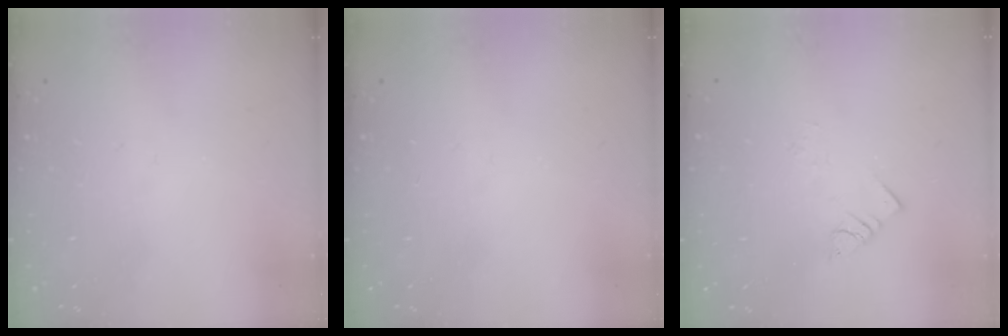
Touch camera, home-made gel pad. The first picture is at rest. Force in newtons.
{"total": 0.0}
{"total": 2.8, "press": 2.8, "slide": 0.3}